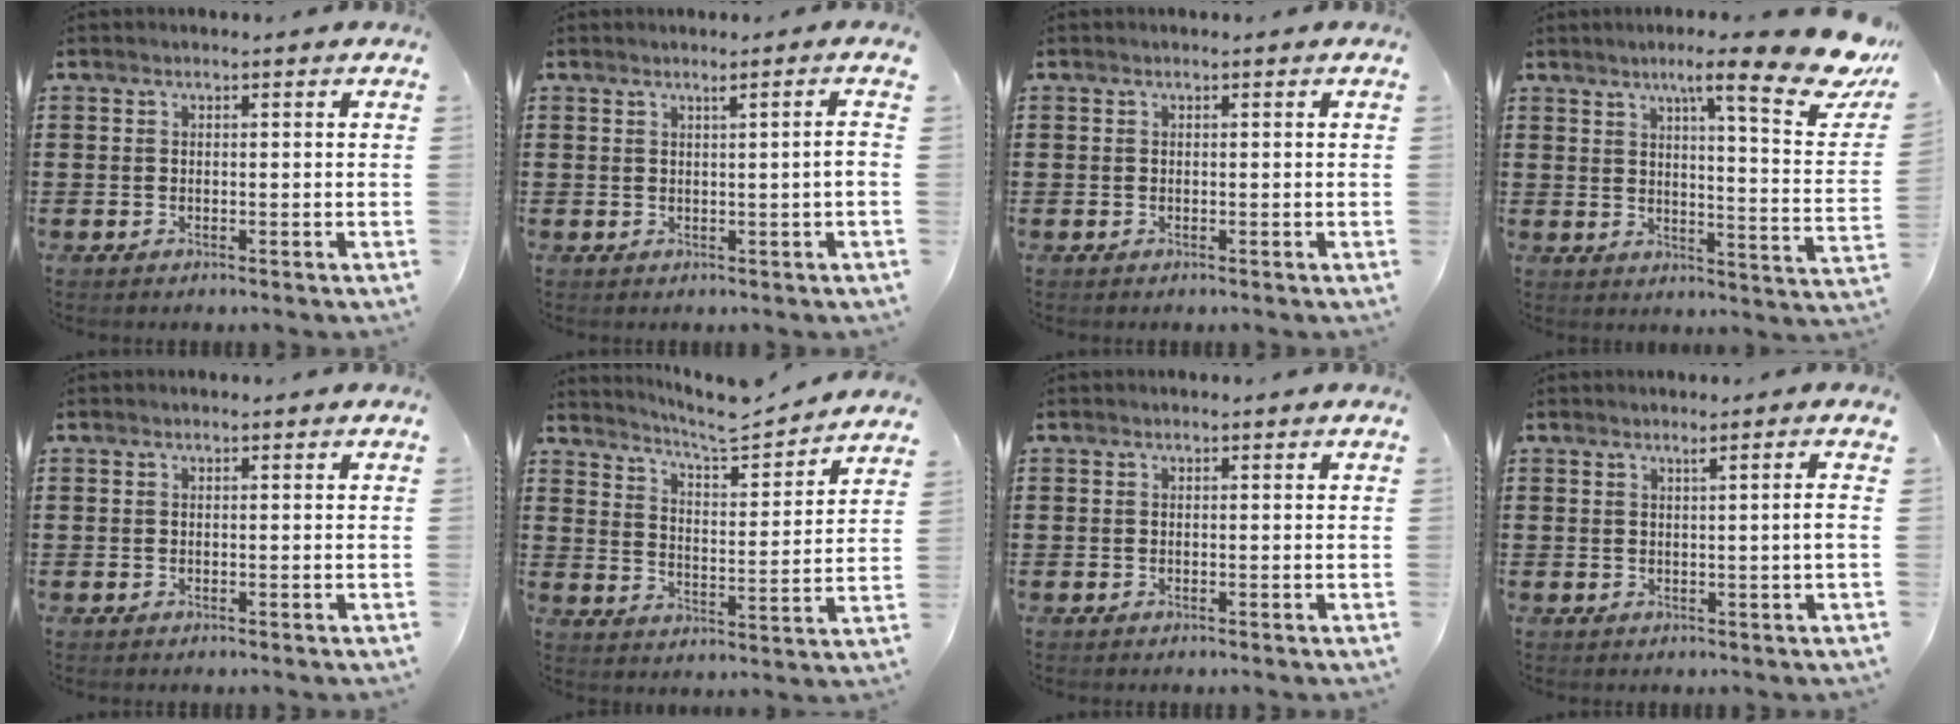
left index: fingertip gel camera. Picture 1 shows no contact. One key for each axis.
{"total": 2.1, "fx": 0.4, "fy": -0.8, "fz": 1.9, "tx": -0.031, "ty": -0.010, "tz": 0.004}
{"total": 0.0}
{"total": 12.5, "fx": 8.5, "fy": 1.1, "fz": 9.1, "tx": -0.142, "ty": -0.045, "tz": 0.127}
{"total": 0.0}
{"total": 5.9, "fx": 5.6, "fy": -0.1, "fz": 1.8, "tx": -0.052, "ty": -0.048, "tz": 0.089}
{"total": 0.0}
{"total": 2.3, "fx": 0.5, "fy": -0.9, "fz": 2.0, "tx": -0.034, "ty": -0.011, "tz": 0.006}